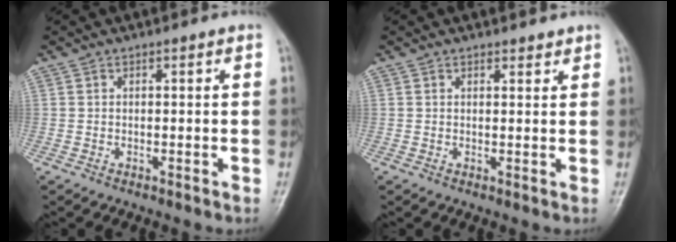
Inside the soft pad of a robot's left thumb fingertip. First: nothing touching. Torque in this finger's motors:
{"motor_torque": [-0.08, -0.05, -0.12, -0.17, 0.04]}